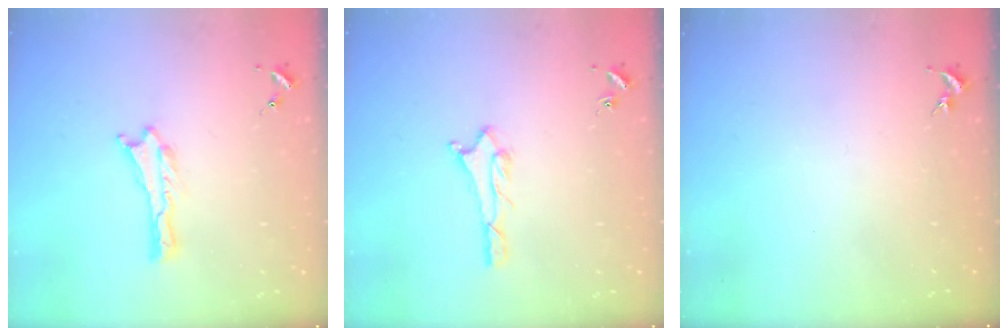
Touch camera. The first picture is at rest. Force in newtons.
{"total": 2.0, "press": 2.0, "slide": 0.2}
{"total": 0.0}